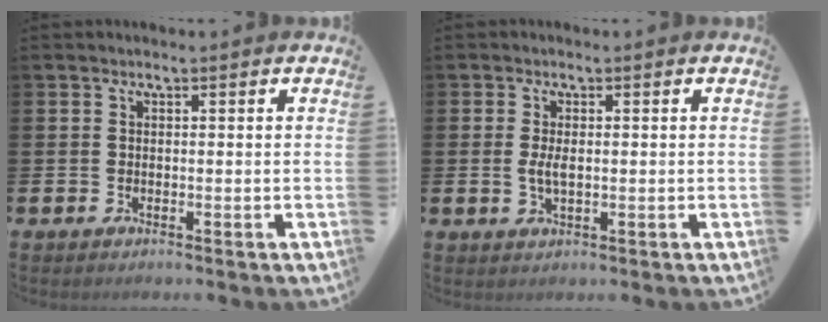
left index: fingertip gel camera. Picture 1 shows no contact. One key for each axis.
{"total": 2.3, "fx": 0.1, "fy": 0.9, "fz": 2.1, "tx": -0.036, "ty": 0.001, "tz": 0.000}